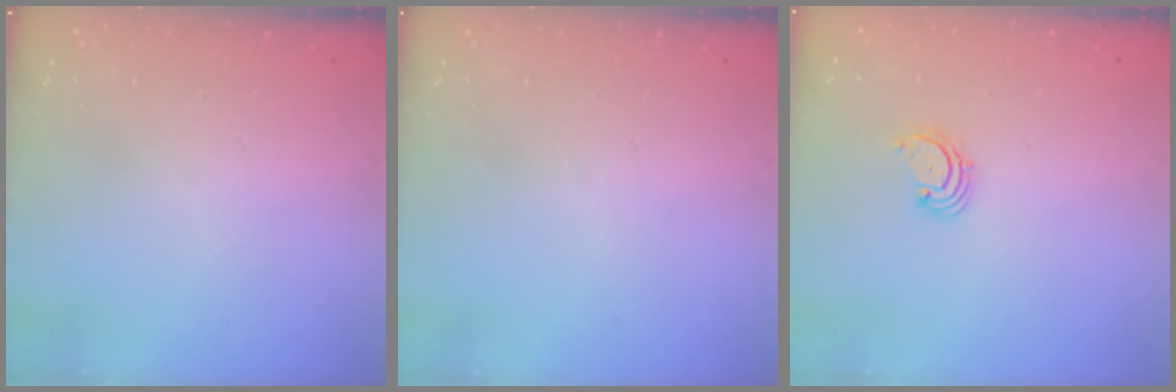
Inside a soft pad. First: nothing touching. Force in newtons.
{"total": 0.0}
{"total": 1.7, "press": 1.7, "slide": 0.2}